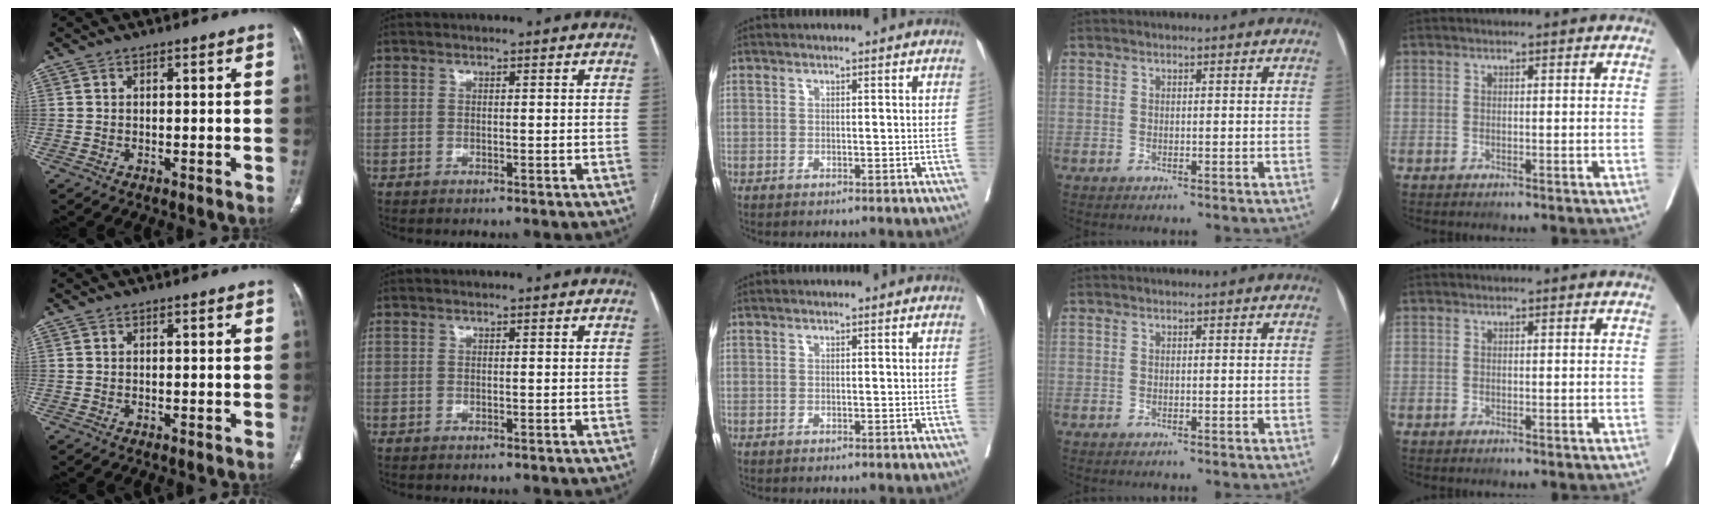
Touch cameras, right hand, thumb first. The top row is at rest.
{}